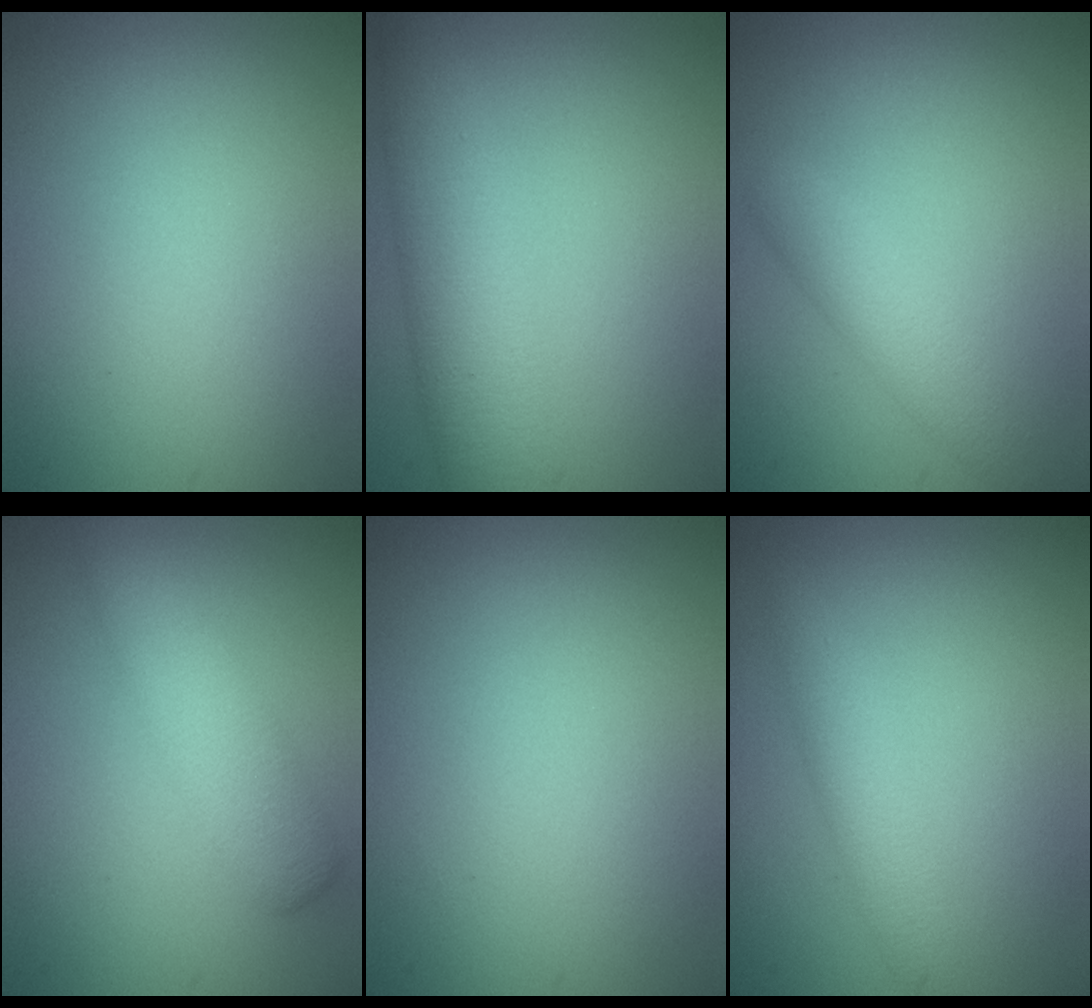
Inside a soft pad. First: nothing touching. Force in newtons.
{"total": 5.4, "press": 5.4, "slide": 0.2}
{"total": 2.5, "press": 2.5, "slide": 0.1}
{"total": 4.1, "press": 4.1, "slide": 0.2}
{"total": 0.0}
{"total": 2.5, "press": 2.5, "slide": 0.1}